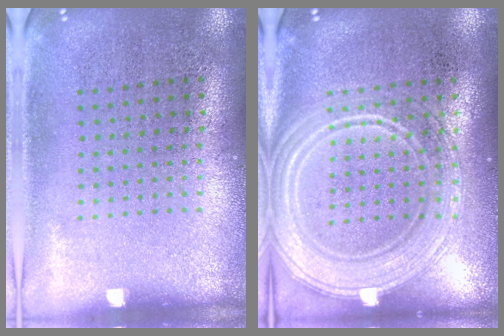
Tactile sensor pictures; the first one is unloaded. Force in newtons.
{"total": 3.8, "press": 3.8, "slide": 0.6}